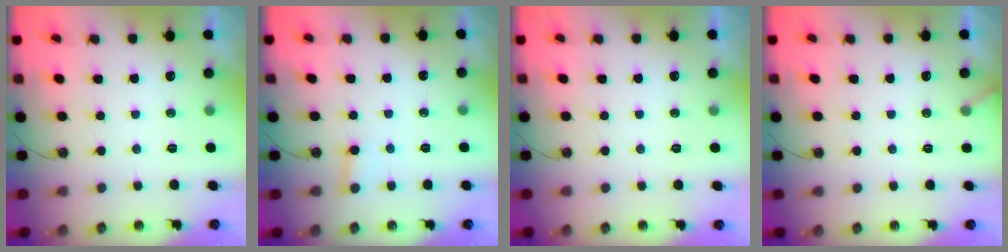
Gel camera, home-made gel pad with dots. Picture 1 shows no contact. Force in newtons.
{"total": 2.7, "press": 2.7, "slide": 0.2}
{"total": 0.0}
{"total": 2.9, "press": 2.9, "slide": 0.2}